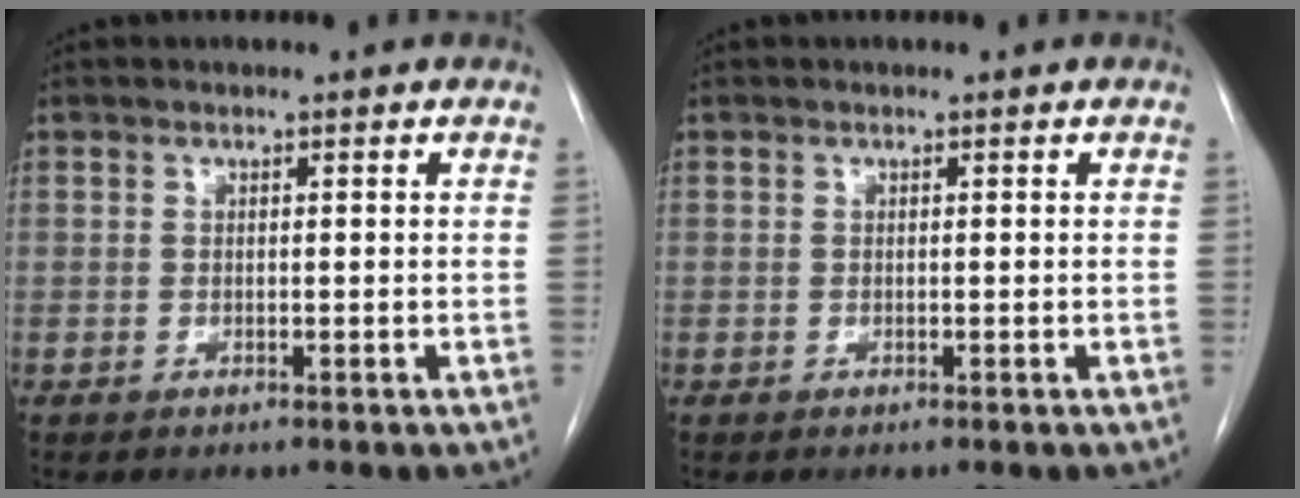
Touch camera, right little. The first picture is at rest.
{"total": 0.0}